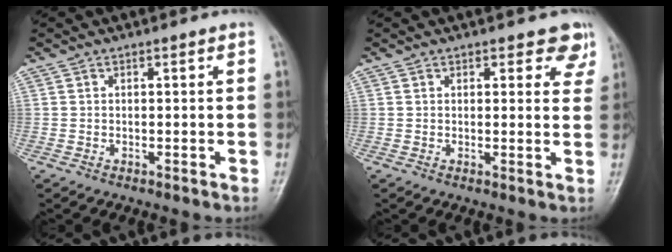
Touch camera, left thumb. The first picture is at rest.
{"total": 4.6, "force": [3.1, 2.5, 2.2], "torque": [0.012, -0.014, 0.027]}